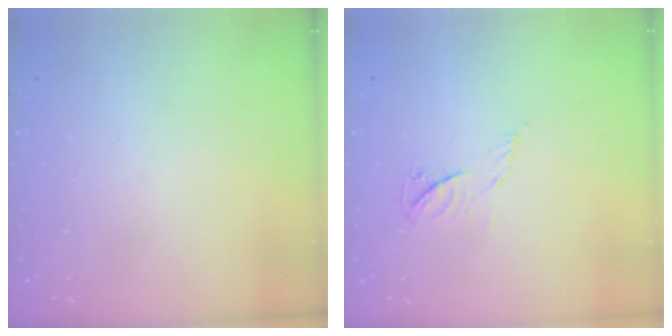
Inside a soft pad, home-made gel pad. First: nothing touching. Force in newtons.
{"total": 4.4, "press": 4.3, "slide": 0.6}